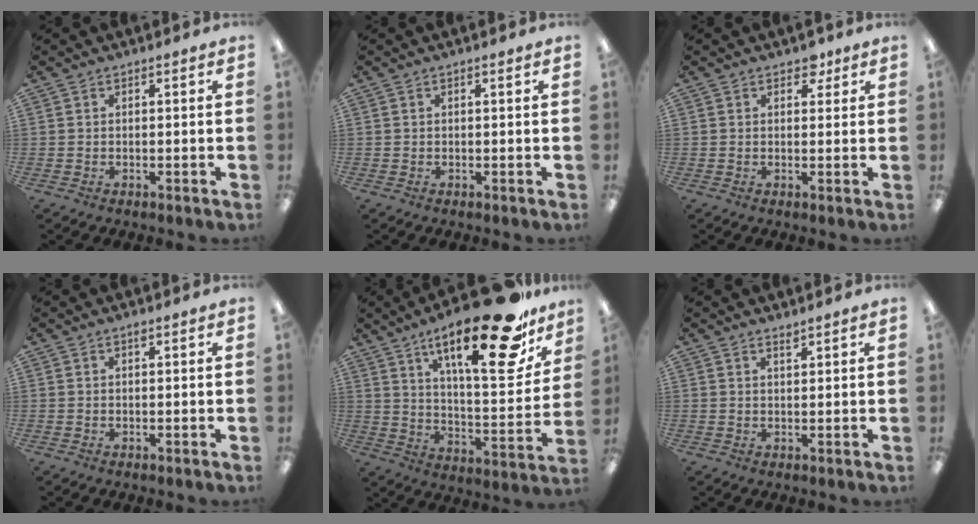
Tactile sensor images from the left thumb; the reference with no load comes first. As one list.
[{"total": 0.0}, {"total": 3.3, "force": [2.1, 2.1, 1.4], "torque": [-0.006, -0.005, 0.034]}, {"total": 0.6, "force": [0.4, 0.2, 0.4], "torque": [-0.009, 0.003, 0.007]}, {"total": 25.9, "force": [16.8, 7.9, 18.0], "torque": [-0.264, -0.104, 0.265]}, {"total": 1.5, "force": [1.4, 0.1, 0.4], "torque": [-0.010, -0.003, 0.026]}]